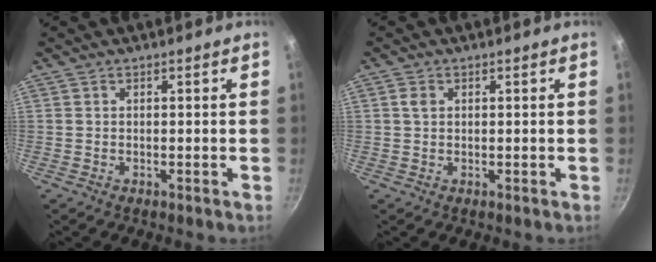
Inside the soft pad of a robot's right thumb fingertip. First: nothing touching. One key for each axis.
{"total": 1.6, "fx": 0.5, "fy": 1.2, "fz": 0.9, "tx": -0.012, "ty": 0.001, "tz": 0.009}